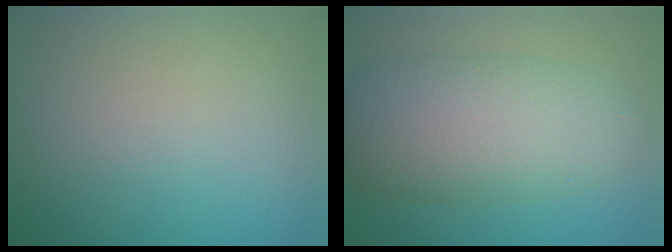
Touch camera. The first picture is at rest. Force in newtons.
{"total": 7.9, "press": 7.9, "slide": 0.0}